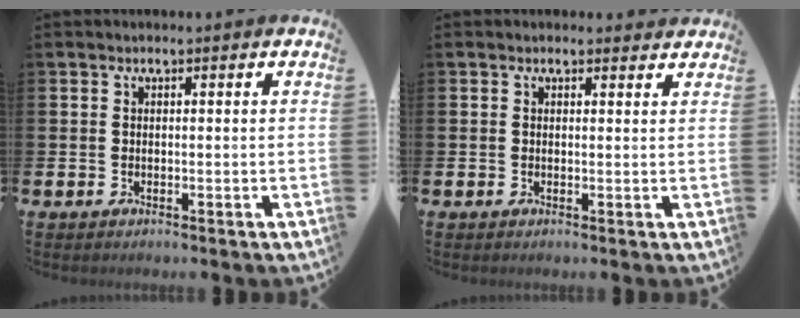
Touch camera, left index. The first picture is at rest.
{"total": 1.4, "force": [1.3, 0.5, 0.0], "torque": [0.006, -0.002, 0.023]}